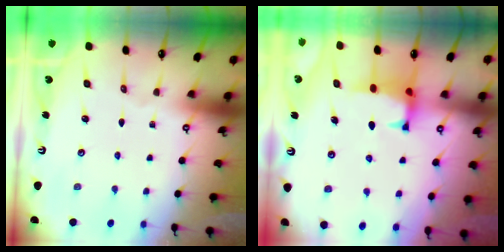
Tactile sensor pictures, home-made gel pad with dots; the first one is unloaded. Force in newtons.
{"total": 1.1, "press": 0.8, "slide": 0.8}